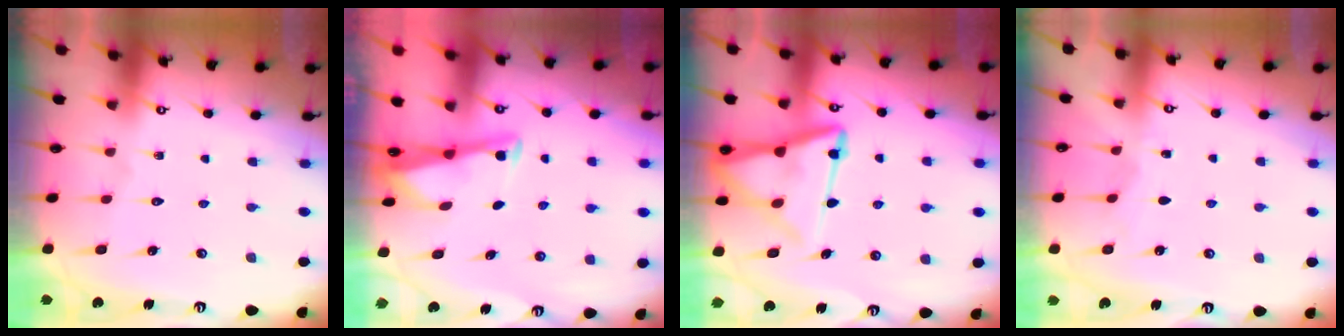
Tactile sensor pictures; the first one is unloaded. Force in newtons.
{"total": 3.0, "press": 3.0, "slide": 0.3}
{"total": 14.9, "press": 14.8, "slide": 1.5}
{"total": 3.4, "press": 3.4, "slide": 0.4}